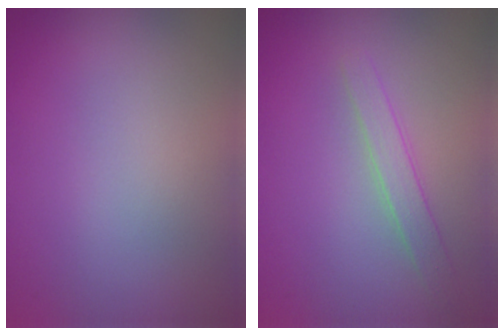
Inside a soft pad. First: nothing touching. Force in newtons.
{"total": 1.8, "press": 1.8, "slide": 0.0}